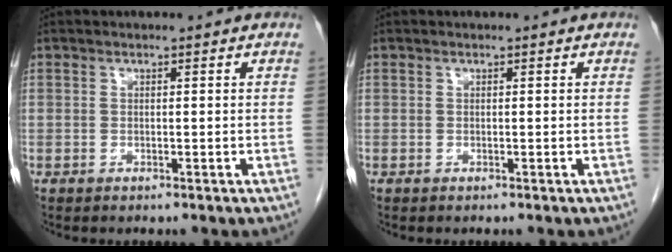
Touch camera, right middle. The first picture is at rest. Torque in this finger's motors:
{"motor_torque": [-0.01, -0.01, 0.00, 0.00]}